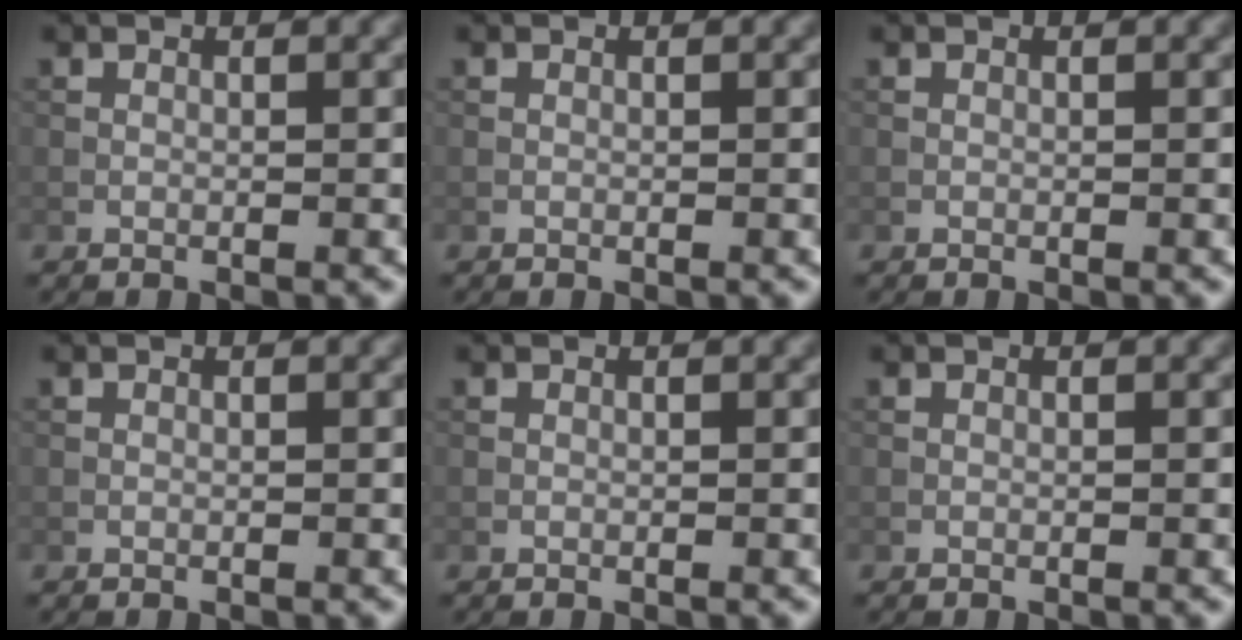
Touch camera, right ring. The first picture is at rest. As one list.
[{"total": 0.0}, {"total": 0.0}, {"total": 0.0}, {"total": 0.0}, {"total": 0.0}]